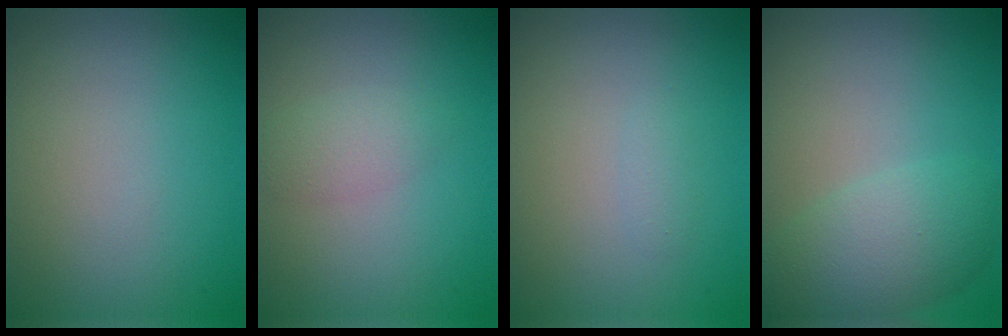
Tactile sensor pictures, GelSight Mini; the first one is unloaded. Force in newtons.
{"total": 1.8, "press": 1.8, "slide": 0.0}
{"total": 0.7, "press": 0.7, "slide": 0.0}
{"total": 4.8, "press": 4.8, "slide": 0.2}